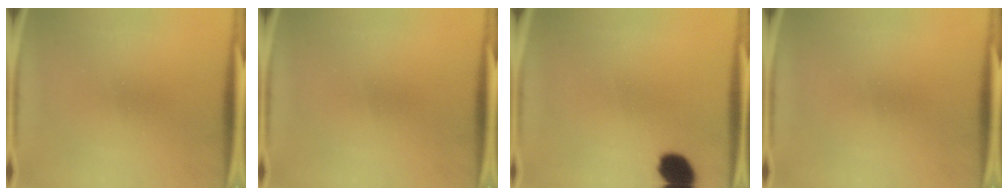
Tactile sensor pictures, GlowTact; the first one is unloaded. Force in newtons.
{"total": 0.0}
{"total": 7.5}
{"total": 0.0}